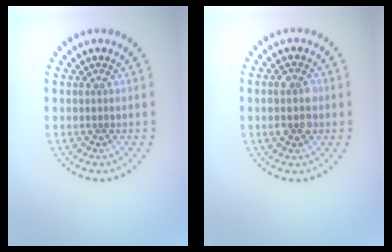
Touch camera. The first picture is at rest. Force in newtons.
{"total": 2.8, "press": 2.8, "slide": 0.2}